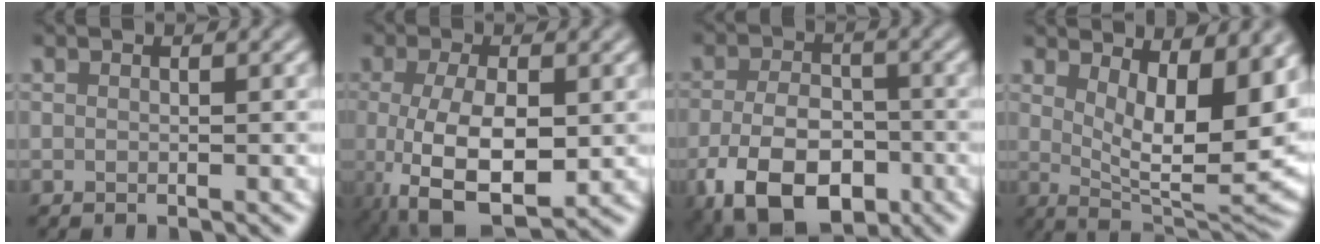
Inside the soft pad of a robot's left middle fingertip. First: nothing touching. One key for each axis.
{"total": 8.0, "fx": -1.2, "fy": 3.4, "fz": 7.2, "tx": -0.148, "ty": -0.018, "tz": -0.014}
{"total": 8.1, "fx": -3.5, "fy": 4.8, "fz": 5.6, "tx": -0.113, "ty": -0.009, "tz": -0.063}
{"total": 10.7, "fx": 3.6, "fy": 3.8, "fz": 9.3, "tx": -0.120, "ty": -0.019, "tz": 0.063}